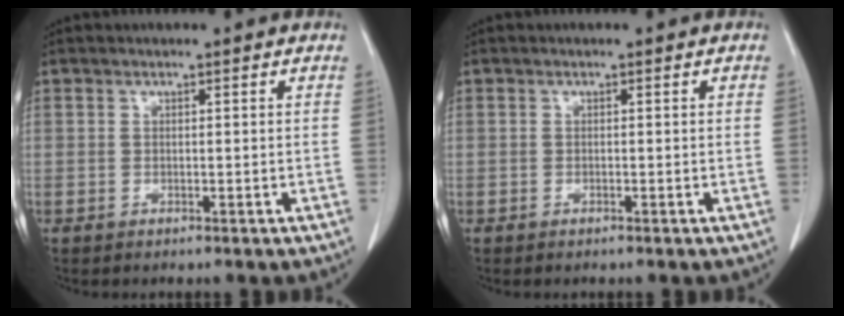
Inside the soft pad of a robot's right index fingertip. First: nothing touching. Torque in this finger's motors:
{"motor_torque": [-0.07, 0.11, -0.01, -0.01]}